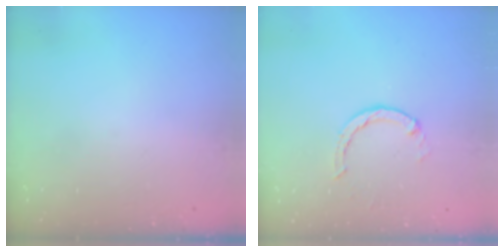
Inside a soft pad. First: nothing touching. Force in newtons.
{"total": 2.0, "press": 2.0, "slide": 0.2}